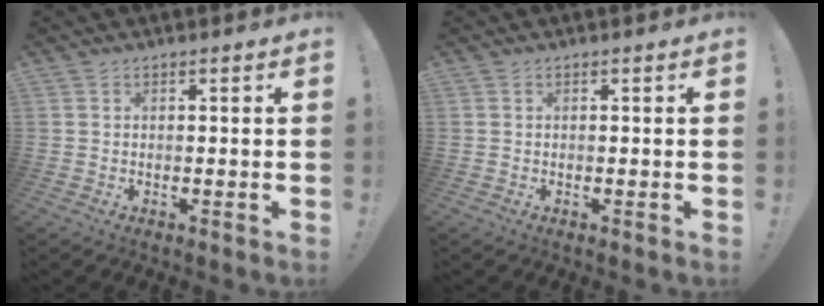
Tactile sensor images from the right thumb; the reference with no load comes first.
{"total": 0.0}